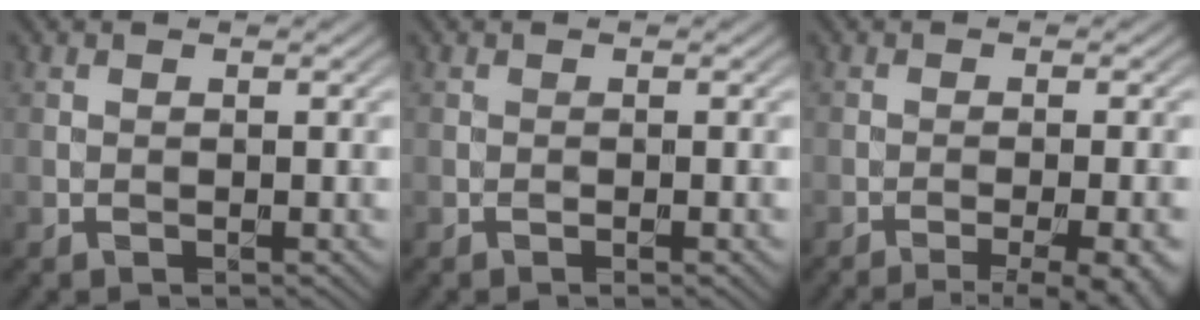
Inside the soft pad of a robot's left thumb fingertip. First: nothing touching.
{"total": 0.8, "force": [-0.3, 0.1, 0.7], "torque": [-0.012, -0.001, -0.005]}
{"total": 8.0, "force": [-4.6, 2.1, 6.2], "torque": [-0.072, 0.000, -0.052]}